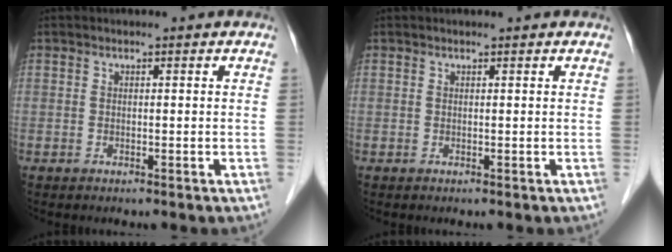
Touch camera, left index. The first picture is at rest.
{"total": 0.6, "force": [0.6, 0.0, 0.3], "torque": [-0.006, 0.005, 0.009]}